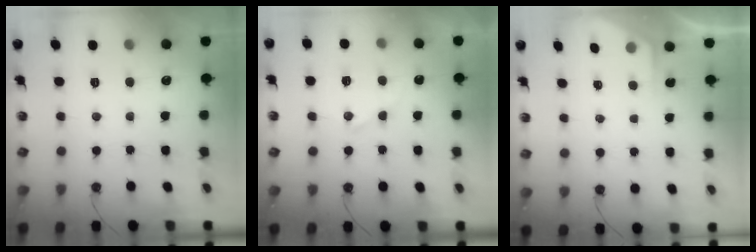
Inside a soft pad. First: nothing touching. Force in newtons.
{"total": 11.2, "press": 11.2, "slide": 0.8}
{"total": 1.8, "press": 1.7, "slide": 0.3}